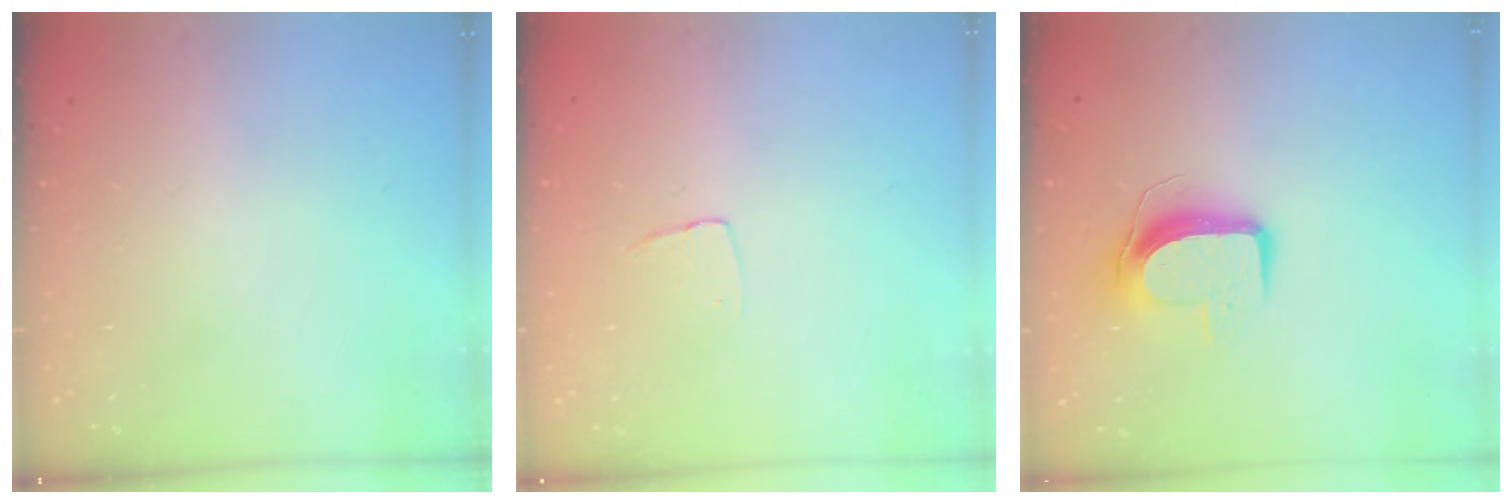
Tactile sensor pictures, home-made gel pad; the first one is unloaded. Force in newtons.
{"total": 3.2, "press": 3.2, "slide": 0.2}
{"total": 9.2, "press": 9.1, "slide": 0.5}